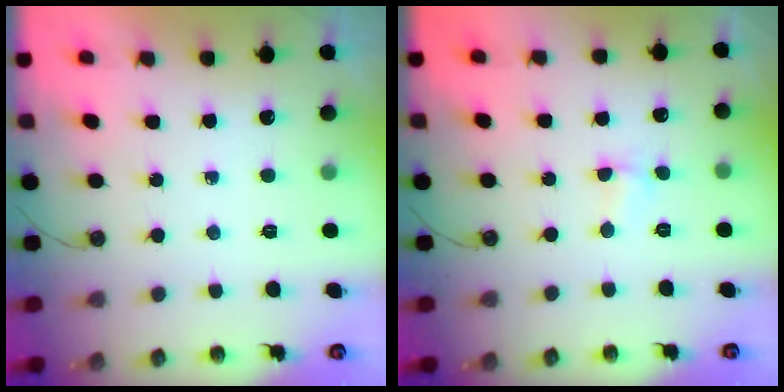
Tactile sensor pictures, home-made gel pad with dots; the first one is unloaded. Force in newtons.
{"total": 1.6, "press": 1.4, "slide": 0.6}